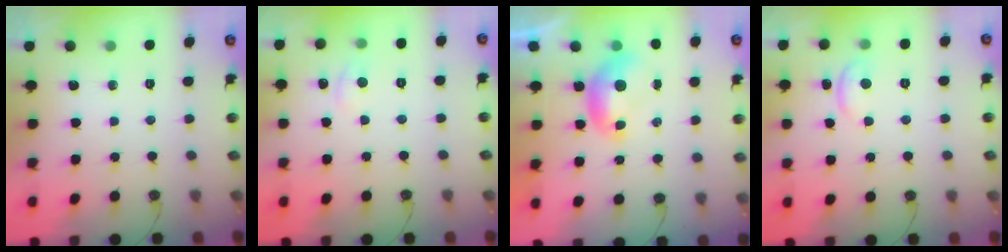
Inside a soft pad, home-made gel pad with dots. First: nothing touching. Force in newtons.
{"total": 2.5, "press": 2.4, "slide": 0.5}
{"total": 0.0}
{"total": 0.6, "press": 0.4, "slide": 0.5}